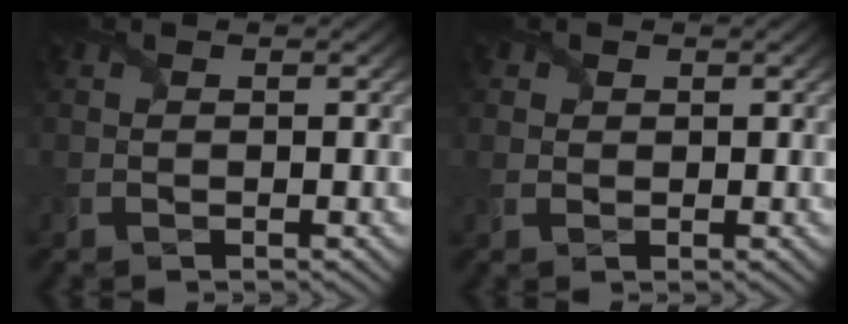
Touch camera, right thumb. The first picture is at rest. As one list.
[{"total": 2.1, "force": [1.0, 1.8, 0.5], "torque": [-0.020, -0.008, 0.018]}]